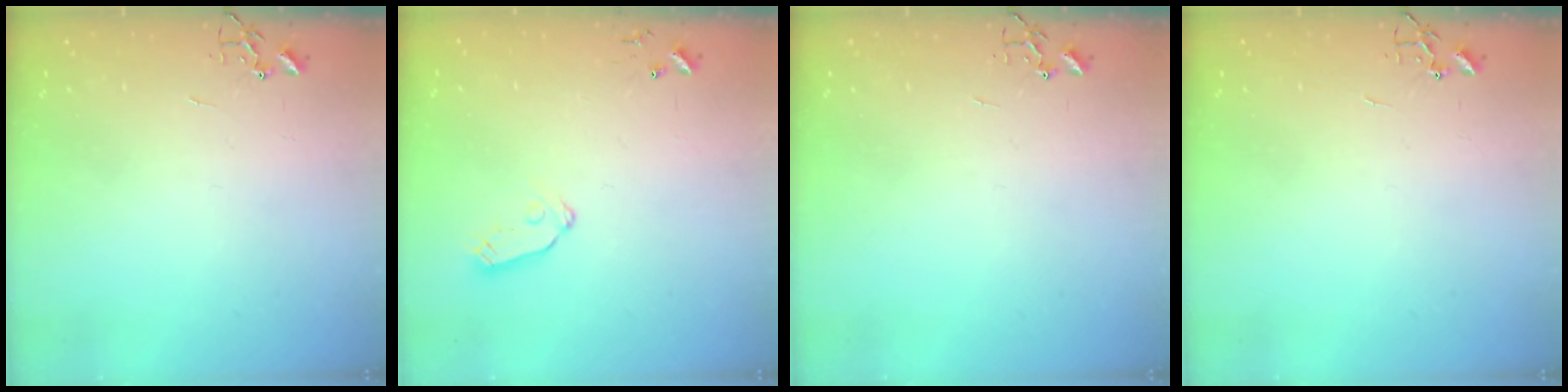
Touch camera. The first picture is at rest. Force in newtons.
{"total": 6.8, "press": 6.8, "slide": 0.4}
{"total": 0.0}
{"total": 0.0}